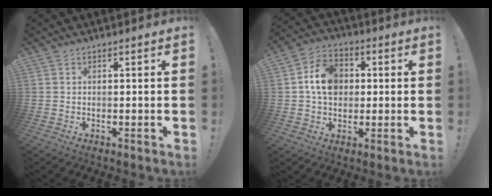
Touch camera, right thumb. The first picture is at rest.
{"total": 12.3, "force": [1.5, 9.6, 7.5], "torque": [-0.105, 0.006, 0.032]}